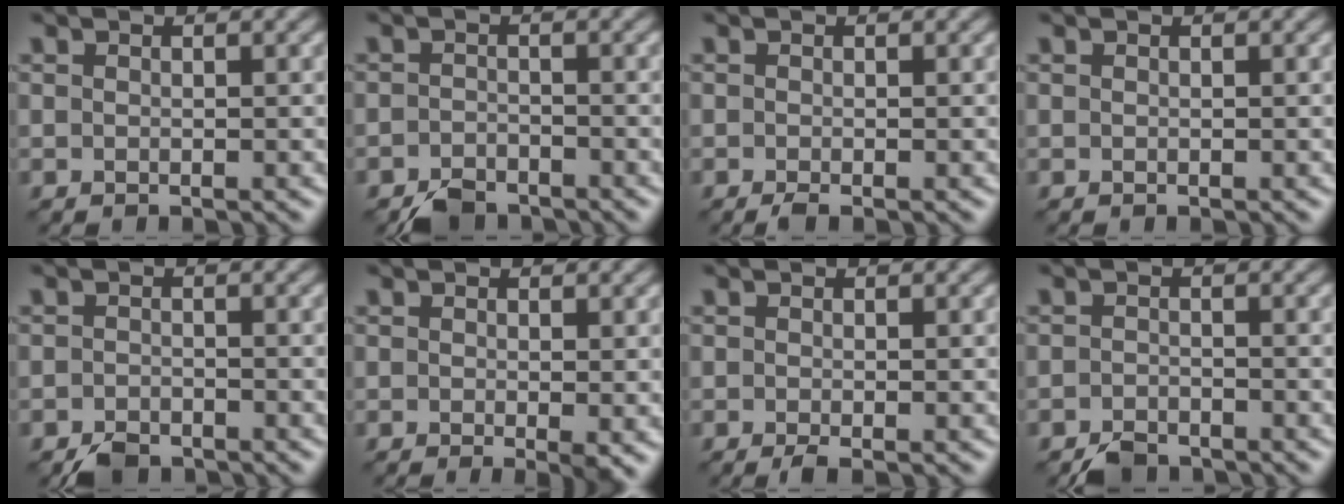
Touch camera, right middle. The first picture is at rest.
{"total": 2.9, "force": [-2.5, 1.2, 0.8], "torque": [-0.013, -0.001, -0.052]}
{"total": 0.9, "force": [-0.6, 0.0, 0.6], "torque": [-0.016, -0.002, -0.014]}
{"total": 0.0}
{"total": 2.3, "force": [-1.9, 1.0, 0.7], "torque": [-0.013, 0.000, -0.040]}
{"total": 1.7, "force": [-0.3, 0.1, 1.7], "torque": [-0.022, -0.008, -0.005]}
{"total": 1.0, "force": [-0.6, 0.0, 0.8], "torque": [-0.019, -0.004, -0.013]}
{"total": 2.5, "force": [-2.2, 0.9, 0.7], "torque": [-0.012, 0.000, -0.044]}